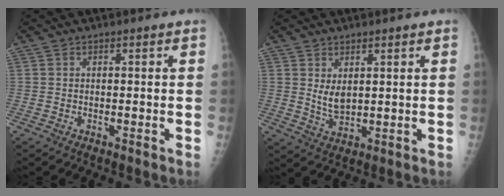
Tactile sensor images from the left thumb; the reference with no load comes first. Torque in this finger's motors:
{"motor_torque": [0.20, 0.04, 0.54, -0.23, 0.02]}